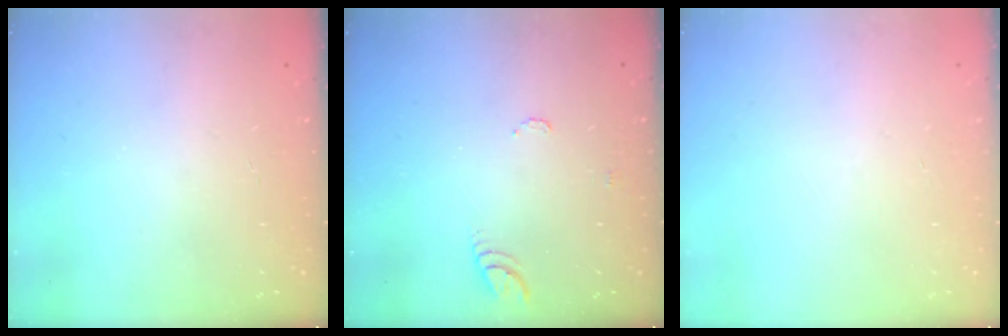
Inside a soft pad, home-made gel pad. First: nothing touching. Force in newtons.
{"total": 6.3, "press": 6.3, "slide": 0.6}
{"total": 0.0}